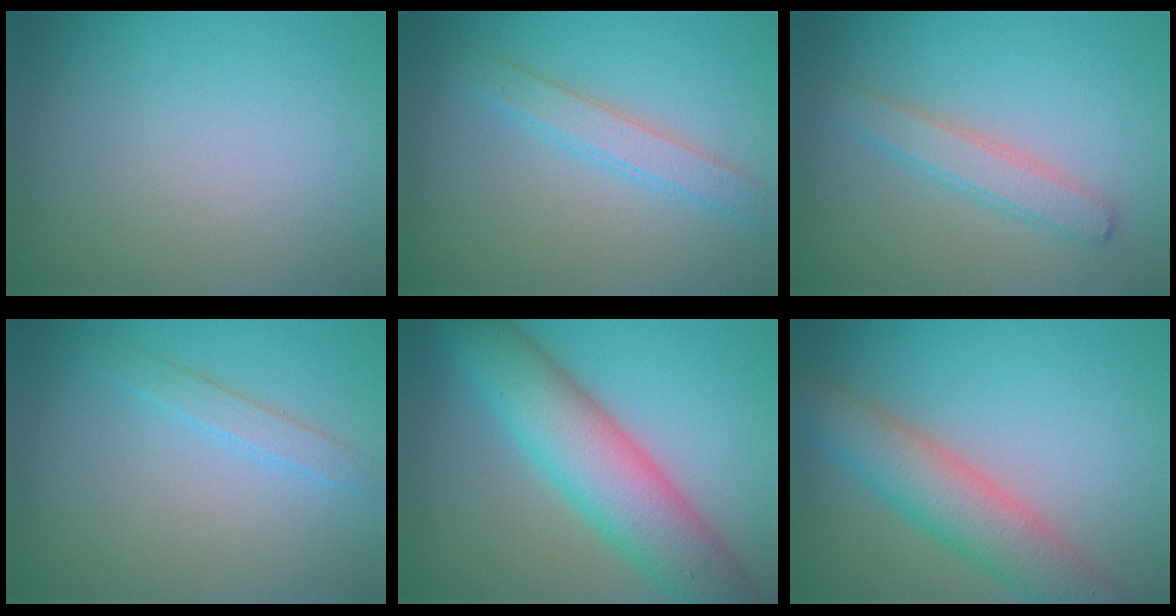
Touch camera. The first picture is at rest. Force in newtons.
{"total": 2.5, "press": 2.5, "slide": 0.2}
{"total": 2.5, "press": 2.5, "slide": 0.1}
{"total": 1.5, "press": 1.5, "slide": 0.1}
{"total": 8.8, "press": 8.8, "slide": 0.4}
{"total": 5.8, "press": 5.8, "slide": 0.1}